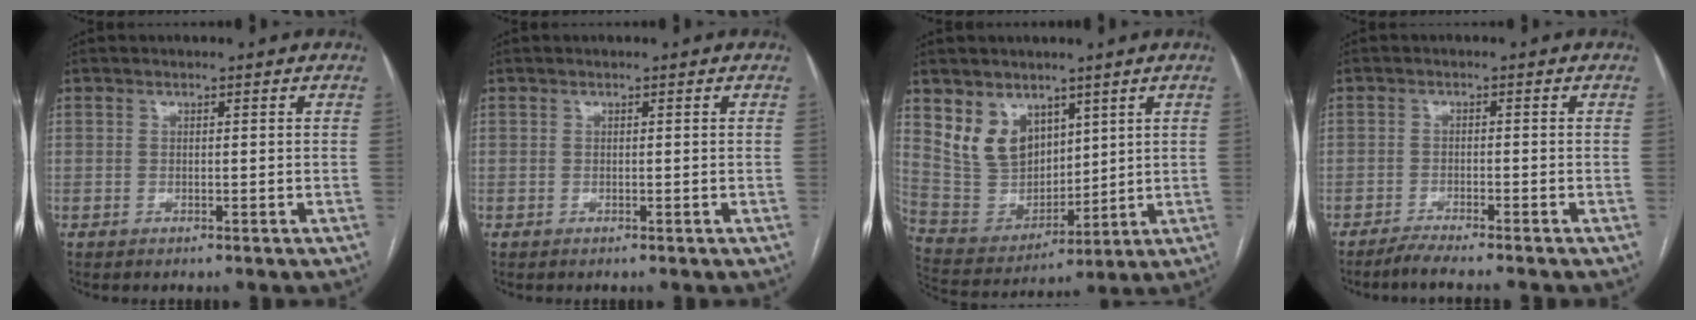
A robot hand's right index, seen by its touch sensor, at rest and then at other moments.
{"total": 0.0}
{"total": 10.4, "force": [5.8, 7.2, 4.7], "torque": [-0.111, 0.015, 0.131]}
{"total": 3.7, "force": [-3.3, -0.5, 1.6], "torque": [-0.025, -0.009, -0.055]}